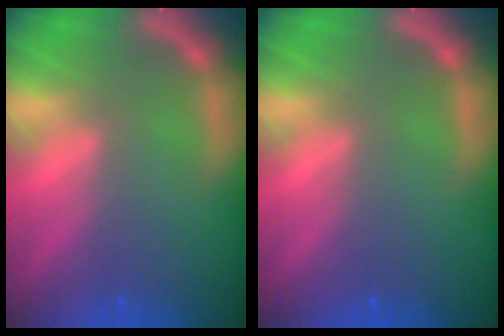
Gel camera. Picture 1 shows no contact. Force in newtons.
{"total": 0.0}